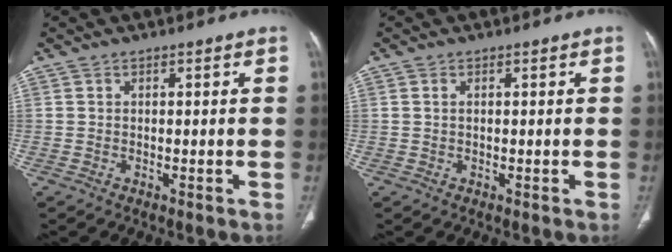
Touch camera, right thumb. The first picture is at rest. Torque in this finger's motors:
{"motor_torque": [-0.07, -0.25, -0.43, 0.31, 0.03]}